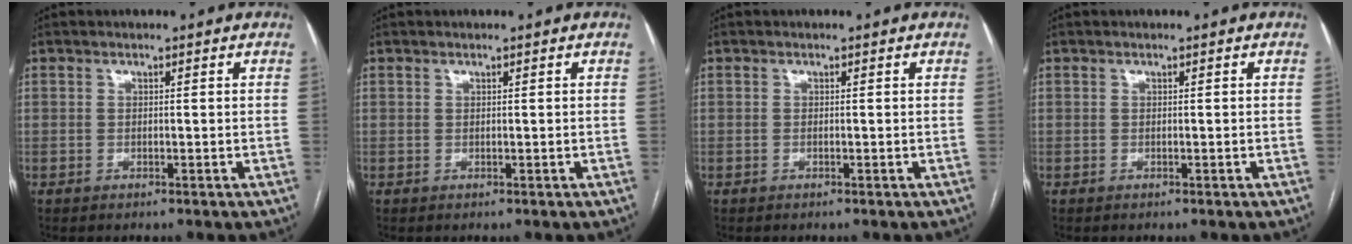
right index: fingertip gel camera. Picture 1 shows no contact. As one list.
[{"total": 0.0}, {"total": 0.0}, {"total": 0.0}]